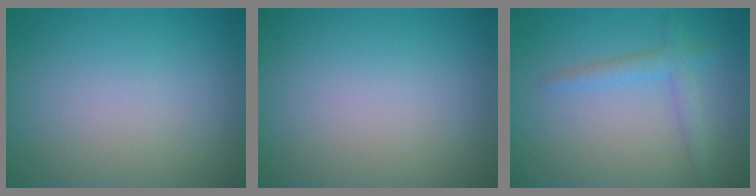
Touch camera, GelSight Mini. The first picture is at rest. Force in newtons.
{"total": 0.0}
{"total": 3.0, "press": 3.0, "slide": 0.2}